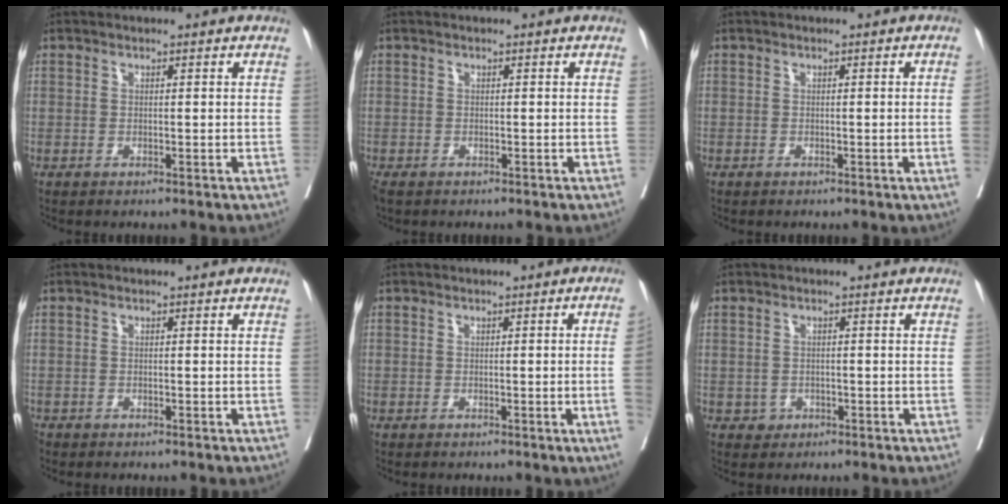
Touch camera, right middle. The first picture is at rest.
{"total": 1.9, "force": [-1.4, 1.0, 0.9], "torque": [-0.023, -0.007, -0.024]}
{"total": 1.0, "force": [-0.1, -0.3, 0.9], "torque": [-0.009, 0.000, 0.000]}
{"total": 1.1, "force": [-0.9, 0.5, 0.2], "torque": [-0.010, -0.002, -0.019]}
{"total": 3.1, "force": [-0.5, -1.2, 2.8], "torque": [-0.033, -0.005, -0.004]}
{"total": 1.3, "force": [-0.5, 1.2, 0.2], "torque": [0.001, 0.005, -0.005]}